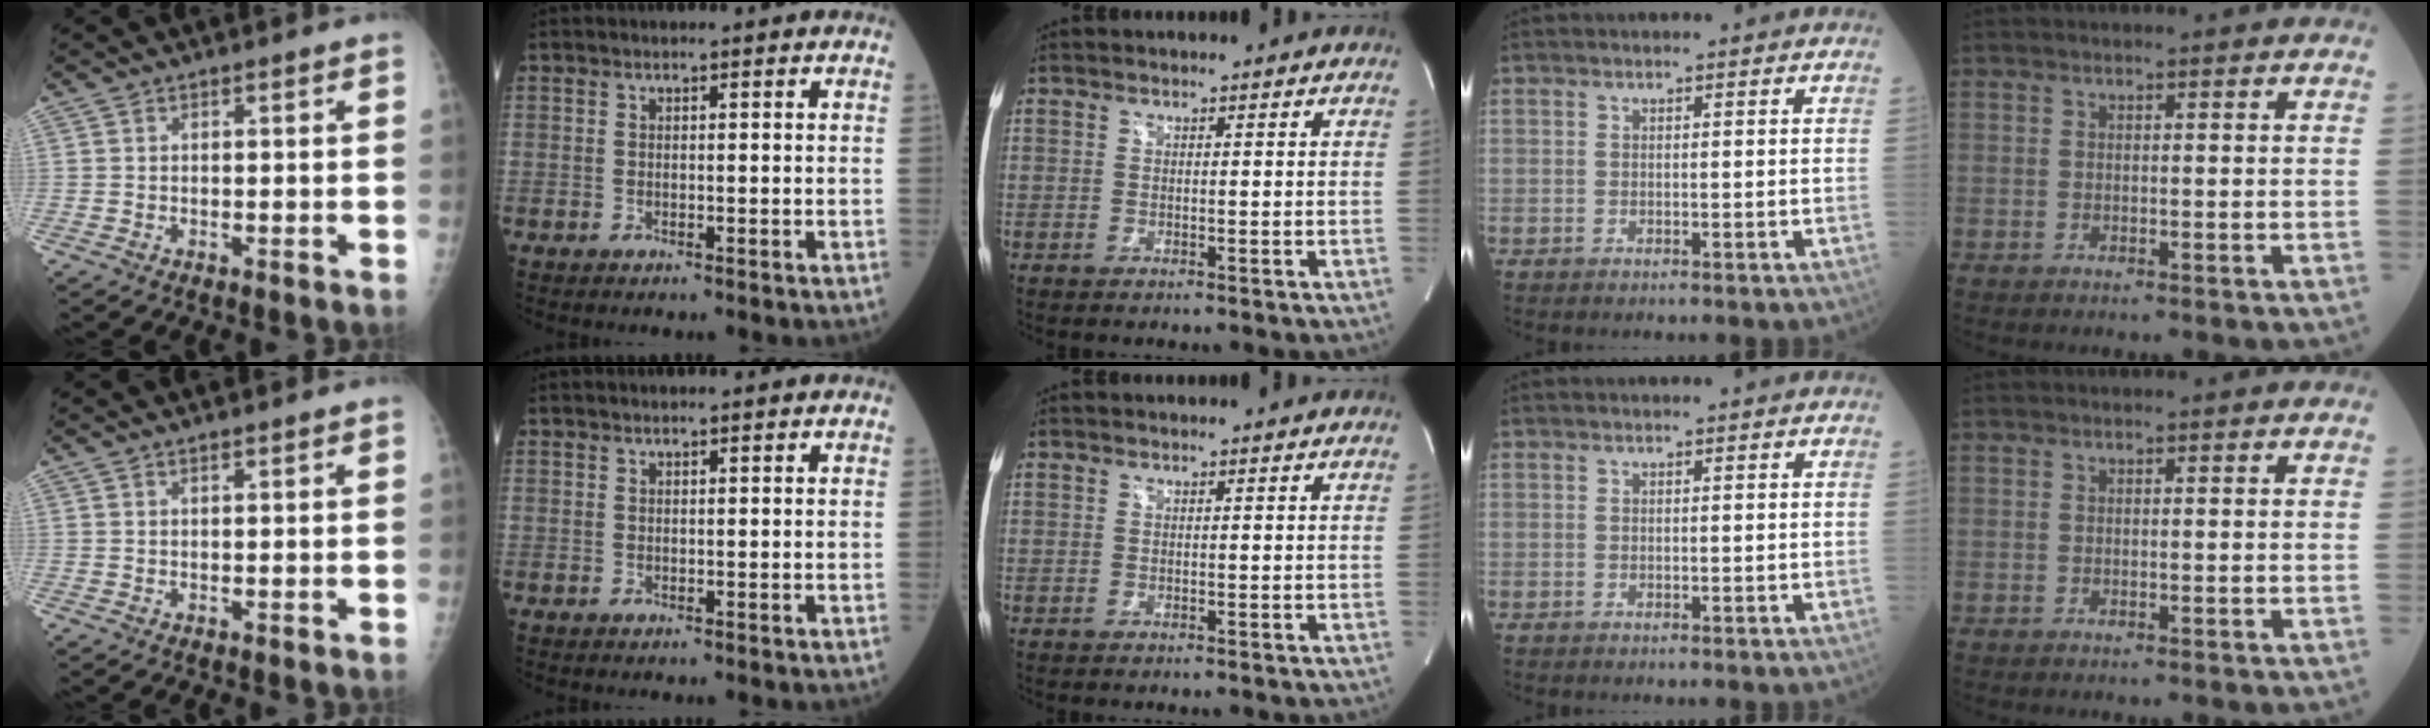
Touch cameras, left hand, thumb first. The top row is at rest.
{"thumb": {"total": 0.6, "force": [0.4, 0.1, 0.4], "torque": [-0.004, -0.001, 0.009]}, "index": {"total": 1.2, "force": [1.1, 0.1, 0.4], "torque": [-0.004, 0.018, 0.020]}}